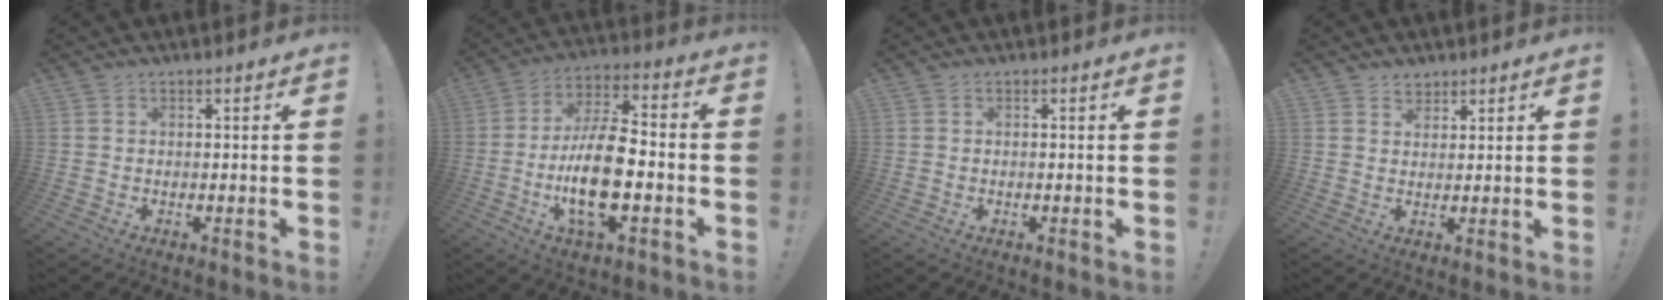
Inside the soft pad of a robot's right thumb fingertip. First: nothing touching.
{"total": 16.4, "force": [-3.8, 6.8, 14.5], "torque": [-0.285, 0.007, -0.068]}
{"total": 0.6, "force": [-0.4, -0.1, 0.4], "torque": [-0.008, -0.001, -0.006]}
{"total": 3.0, "force": [2.6, 1.6, 0.0], "torque": [0.018, -0.019, 0.044]}